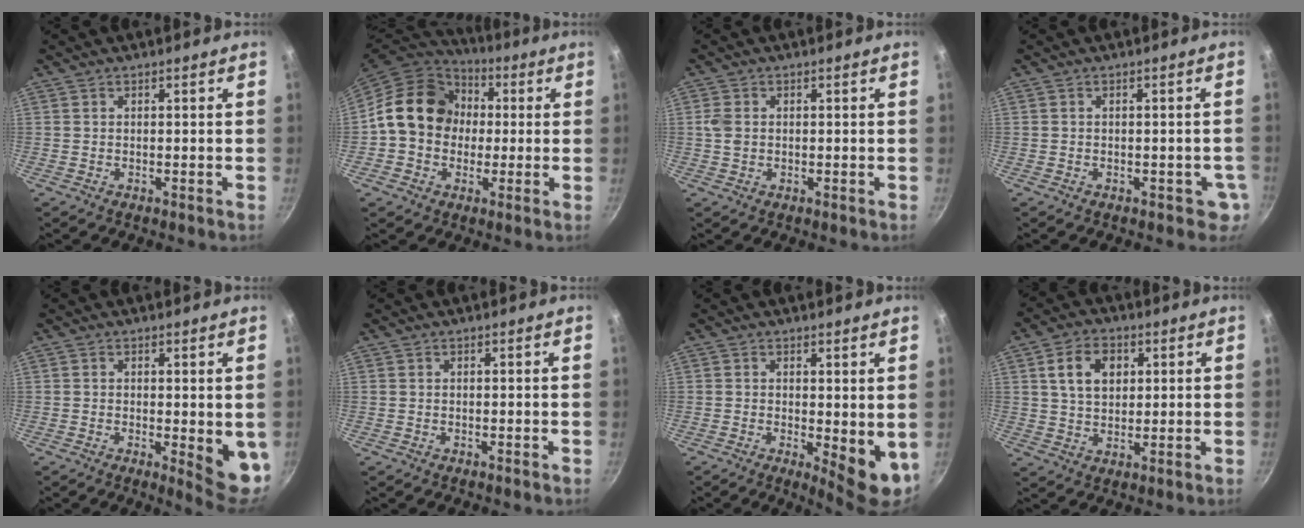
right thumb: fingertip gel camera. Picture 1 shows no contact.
{"total": 16.1, "force": [1.2, 13.6, 8.7], "torque": [-0.109, 0.034, 0.007]}
{"total": 2.7, "force": [0.2, 2.1, 1.7], "torque": [-0.034, 0.002, 0.002]}
{"total": 2.4, "force": [-0.8, 1.8, 1.5], "torque": [-0.002, 0.010, -0.003]}
{"total": 7.2, "force": [-0.2, 2.6, 6.7], "torque": [-0.073, -0.016, 0.000]}
{"total": 0.0}
{"total": 7.3, "force": [0.0, 3.0, 6.6], "torque": [-0.078, -0.013, 0.006]}
{"total": 8.5, "force": [2.5, 6.0, 5.5], "torque": [-0.078, 0.002, 0.042]}